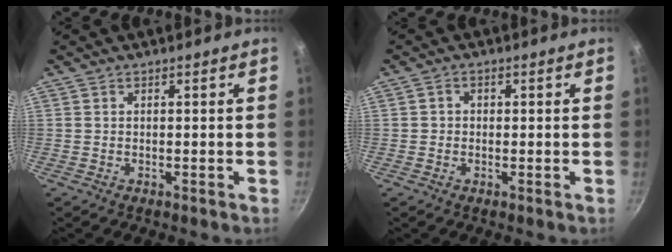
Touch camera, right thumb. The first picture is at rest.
{"total": 1.5, "force": [-0.1, 1.3, 0.6], "torque": [-0.006, 0.003, -0.004]}